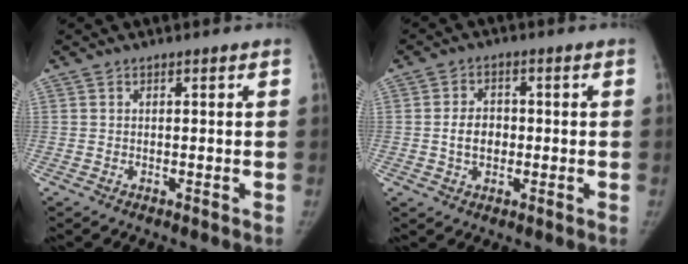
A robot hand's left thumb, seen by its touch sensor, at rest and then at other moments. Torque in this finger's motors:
{"motor_torque": [0.53, 0.54, 0.25, -0.06, 0.15]}